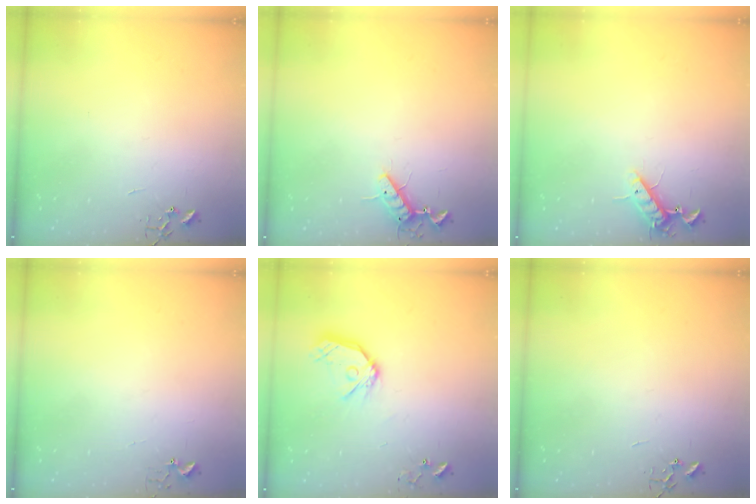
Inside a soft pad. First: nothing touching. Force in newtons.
{"total": 8.5, "press": 8.4, "slide": 1.5}
{"total": 10.0, "press": 9.8, "slide": 1.5}
{"total": 3.7, "press": 3.7, "slide": 0.2}
{"total": 13.0, "press": 12.9, "slide": 1.6}
{"total": 0.0}